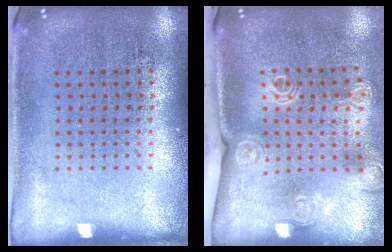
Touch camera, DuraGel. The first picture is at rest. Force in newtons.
{"total": 2.0, "press": 1.5, "slide": 1.3}